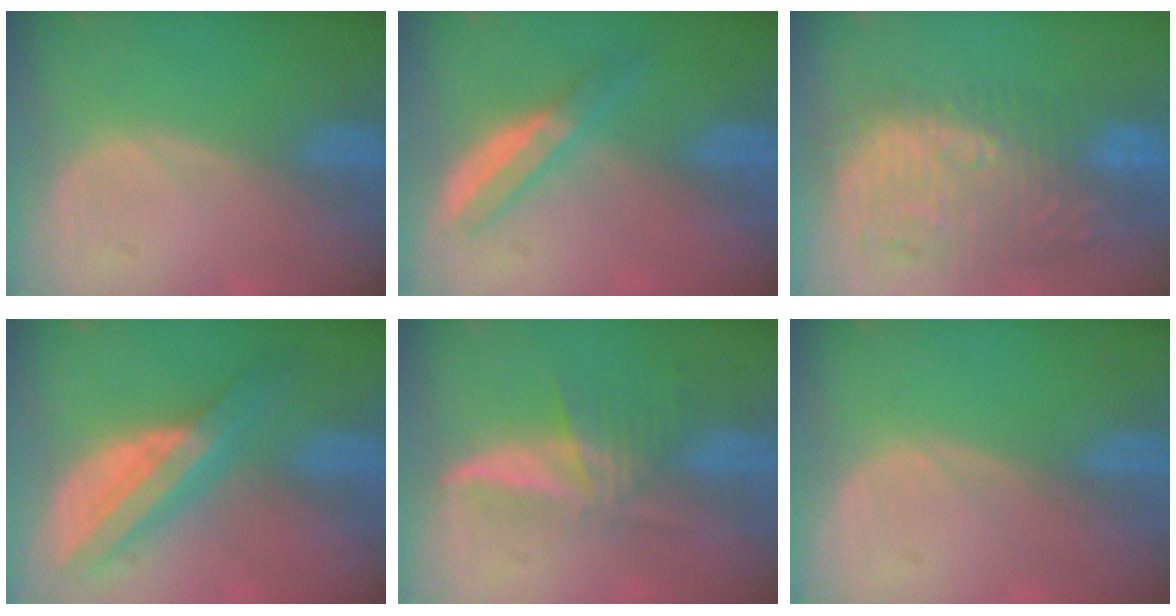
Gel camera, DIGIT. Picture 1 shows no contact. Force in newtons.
{"total": 5.2, "press": 4.6, "slide": 2.4}
{"total": 12.1, "press": 11.3, "slide": 4.3}
{"total": 8.0, "press": 8.0, "slide": 0.6}
{"total": 6.0, "press": 5.3, "slide": 2.7}
{"total": 0.0}